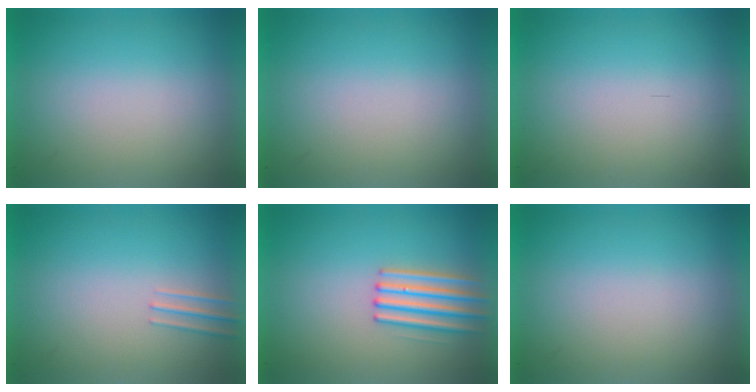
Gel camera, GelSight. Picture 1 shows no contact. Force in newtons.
{"total": 0.0}
{"total": 0.0}
{"total": 1.0}
{"total": 3.1}
{"total": 0.0}